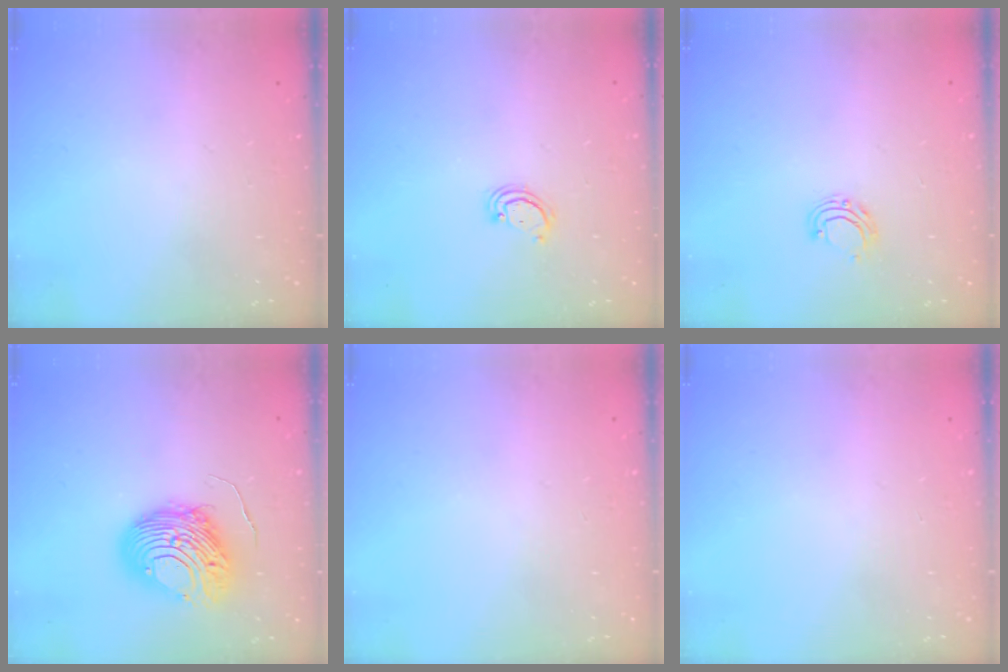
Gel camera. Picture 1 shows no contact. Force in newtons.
{"total": 2.6, "press": 2.6, "slide": 0.3}
{"total": 6.6, "press": 6.6, "slide": 0.7}
{"total": 10.9, "press": 10.8, "slide": 1.3}
{"total": 0.0}
{"total": 0.0}